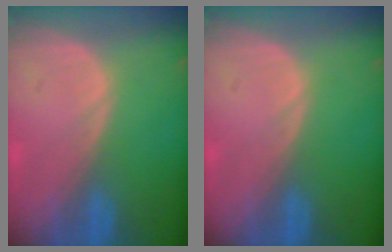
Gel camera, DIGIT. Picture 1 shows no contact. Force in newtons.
{"total": 0.0}